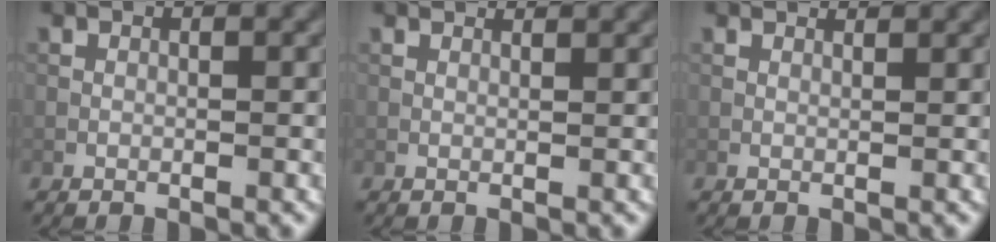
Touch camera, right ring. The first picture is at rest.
{"total": 2.0, "force": [1.8, 0.4, 0.8], "torque": [-0.014, -0.006, 0.014]}
{"total": 1.8, "force": [1.6, 0.2, 0.6], "torque": [-0.017, -0.006, 0.016]}